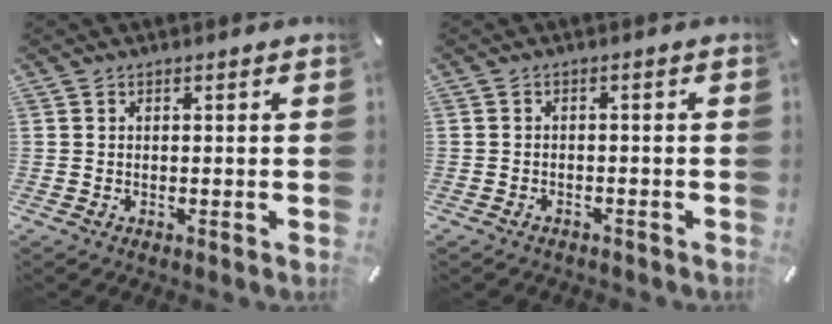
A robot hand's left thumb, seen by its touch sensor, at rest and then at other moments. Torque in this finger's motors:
{"motor_torque": [-0.10, 1.25, 0.02, 0.15, 0.05]}